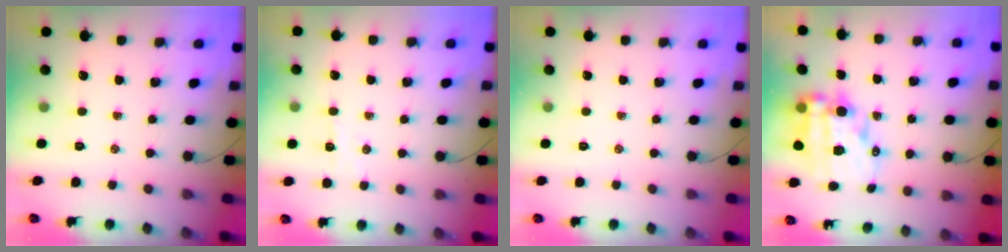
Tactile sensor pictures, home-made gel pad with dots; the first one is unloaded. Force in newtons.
{"total": 3.9, "press": 3.8, "slide": 1.0}
{"total": 0.0}
{"total": 14.0, "press": 13.6, "slide": 3.5}